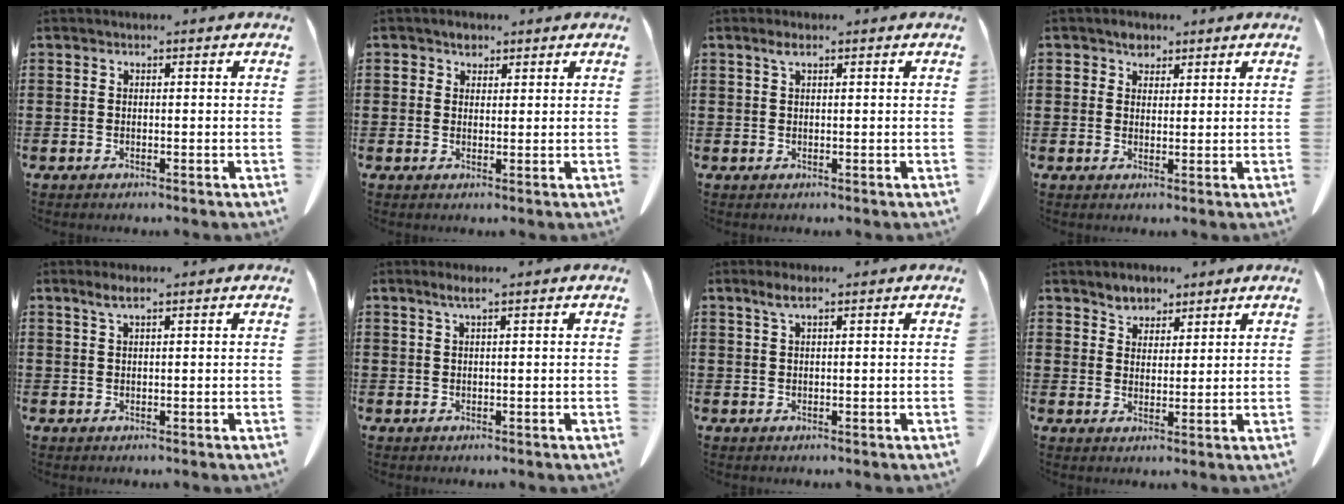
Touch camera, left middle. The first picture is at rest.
{"total": 2.0, "force": [1.4, 1.3, 0.6], "torque": [-0.008, -0.001, 0.025]}
{"total": 1.5, "force": [0.7, 0.5, 1.2], "torque": [-0.027, 0.001, 0.013]}
{"total": 2.6, "force": [1.9, 1.6, 0.7], "torque": [-0.012, 0.001, 0.036]}
{"total": 2.1, "force": [1.3, 0.3, 1.6], "torque": [-0.034, 0.000, 0.024]}
{"total": 1.8, "force": [1.0, -0.1, 1.5], "torque": [-0.030, -0.003, 0.019]}
{"total": 2.3, "force": [1.3, 0.4, 1.8], "torque": [-0.039, 0.002, 0.023]}
{"total": 4.1, "force": [3.3, 2.3, 0.0], "torque": [-0.020, -0.002, 0.062]}